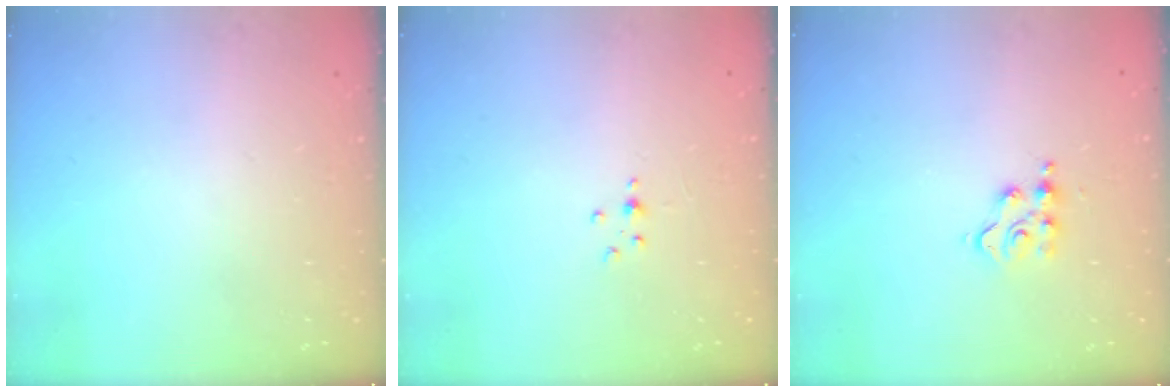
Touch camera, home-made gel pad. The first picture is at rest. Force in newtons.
{"total": 2.0, "press": 2.0, "slide": 0.3}
{"total": 5.1, "press": 5.1, "slide": 0.4}